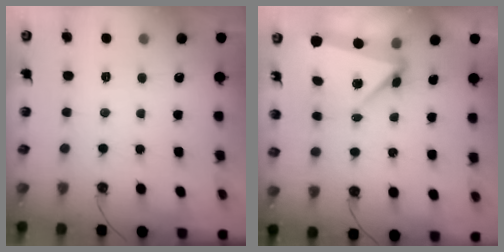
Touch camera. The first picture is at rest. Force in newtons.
{"total": 5.4, "press": 5.3, "slide": 0.9}